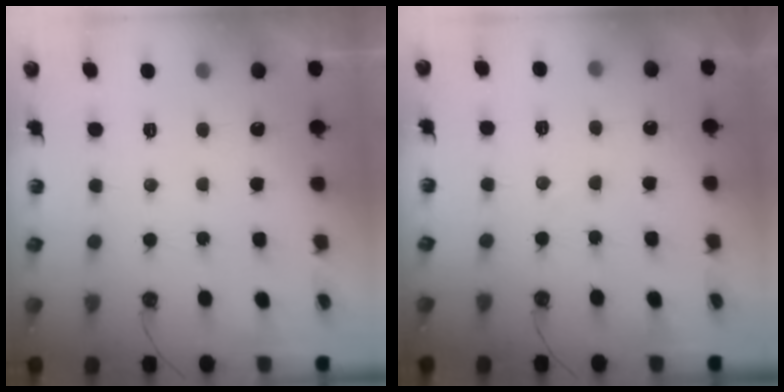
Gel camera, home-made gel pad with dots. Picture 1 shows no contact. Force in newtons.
{"total": 3.2, "press": 3.2, "slide": 0.5}